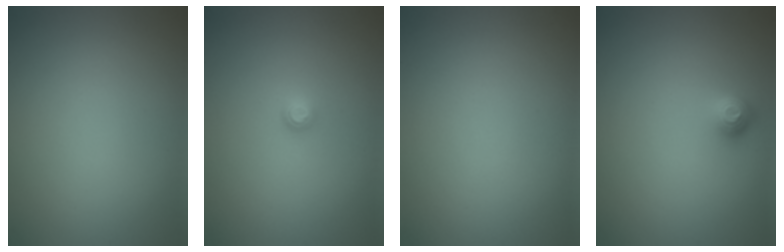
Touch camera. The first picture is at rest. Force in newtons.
{"total": 1.0, "press": 1.0, "slide": 0.1}
{"total": 0.0}
{"total": 1.4, "press": 1.1, "slide": 0.9}